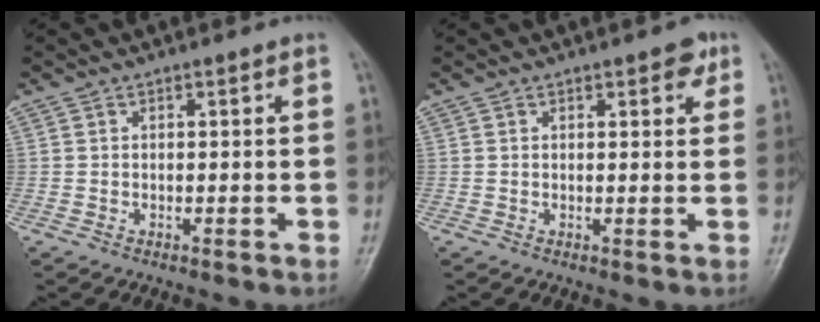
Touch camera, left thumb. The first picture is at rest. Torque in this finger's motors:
{"motor_torque": [-0.03, 0.06, 0.08, 0.12, 0.03]}